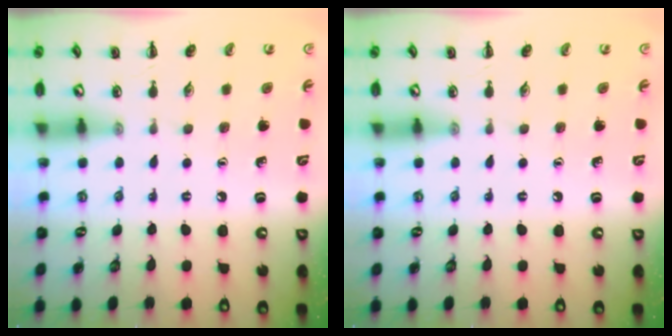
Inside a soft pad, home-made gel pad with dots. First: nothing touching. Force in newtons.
{"total": 0.0}